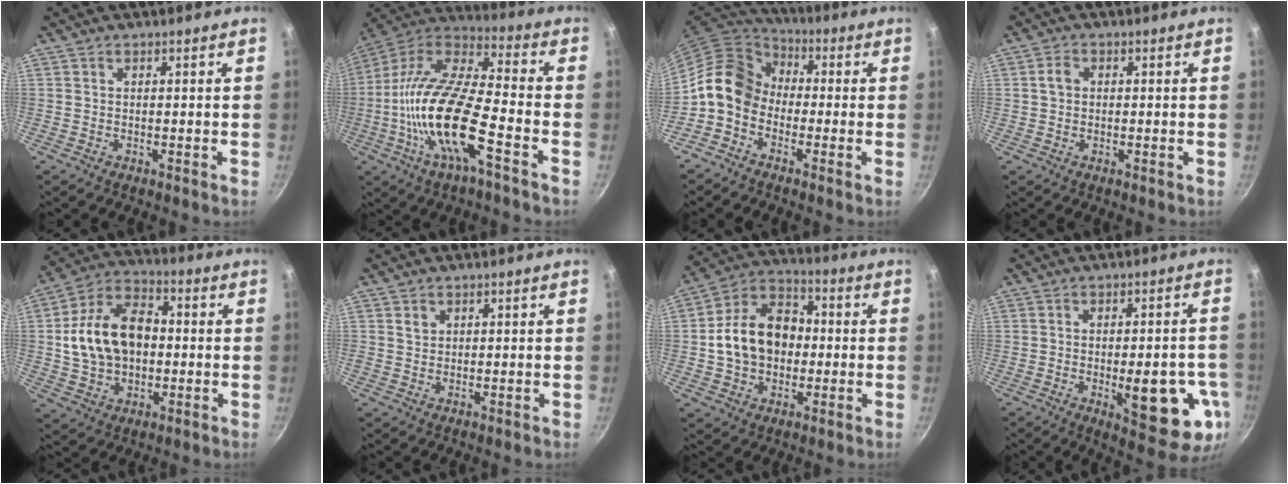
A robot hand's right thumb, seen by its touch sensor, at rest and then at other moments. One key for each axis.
{"total": 20.5, "fx": -6.6, "fy": 6.4, "fz": 18.3, "tx": -0.347, "ty": 0.042, "tz": -0.145}
{"total": 10.7, "fx": -1.8, "fy": 8.5, "fz": 6.3, "tx": -0.078, "ty": 0.039, "tz": -0.060}
{"total": 2.6, "fx": 0.3, "fy": 2.1, "fz": 1.5, "tx": -0.017, "ty": 0.008, "tz": 0.002}
{"total": 16.8, "fx": 0.4, "fy": 11.6, "fz": 12.1, "tx": -0.190, "ty": 0.029, "tz": 0.001}
{"total": 1.6, "fx": 0.7, "fy": 1.3, "fz": 0.5, "tx": -0.003, "ty": 0.001, "tz": 0.011}
{"total": 15.4, "fx": -0.3, "fy": 11.6, "fz": 10.1, "tx": -0.144, "ty": 0.035, "tz": -0.017}
{"total": 15.6, "fx": -4.0, "fy": 5.8, "fz": 13.9, "tx": -0.148, "ty": 0.000, "tz": -0.045}